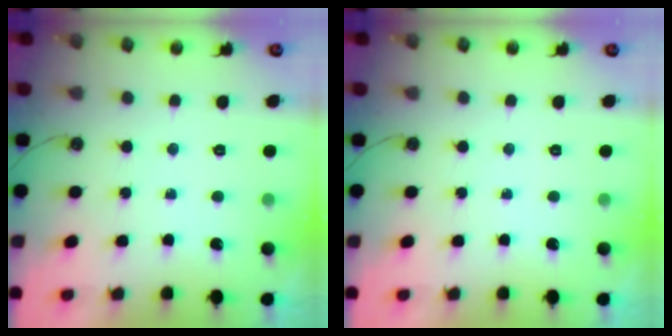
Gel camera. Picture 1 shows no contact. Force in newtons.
{"total": 0.0}